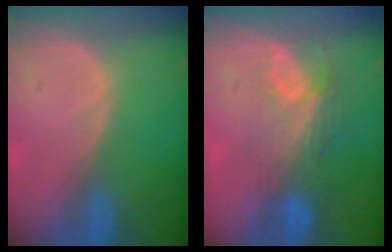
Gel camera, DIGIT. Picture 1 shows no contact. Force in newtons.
{"total": 7.6, "press": 6.7, "slide": 3.5}